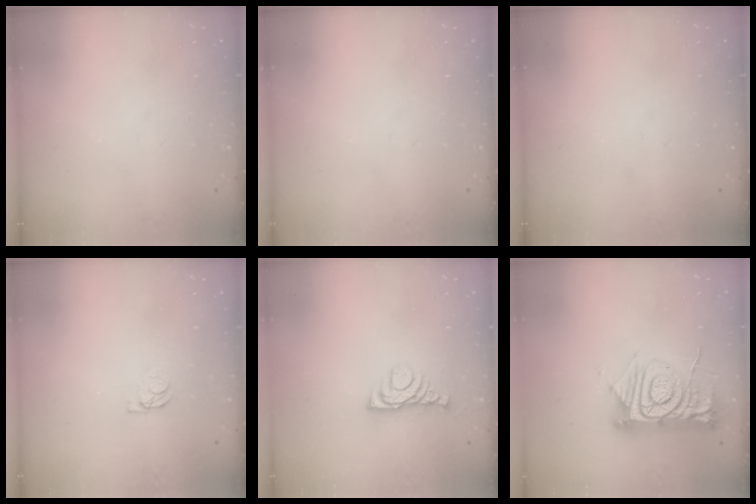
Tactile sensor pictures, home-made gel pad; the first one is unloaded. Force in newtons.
{"total": 0.0}
{"total": 0.0}
{"total": 1.2, "press": 1.1, "slide": 0.3}
{"total": 5.5, "press": 5.4, "slide": 1.1}
{"total": 13.6, "press": 13.5, "slide": 1.3}